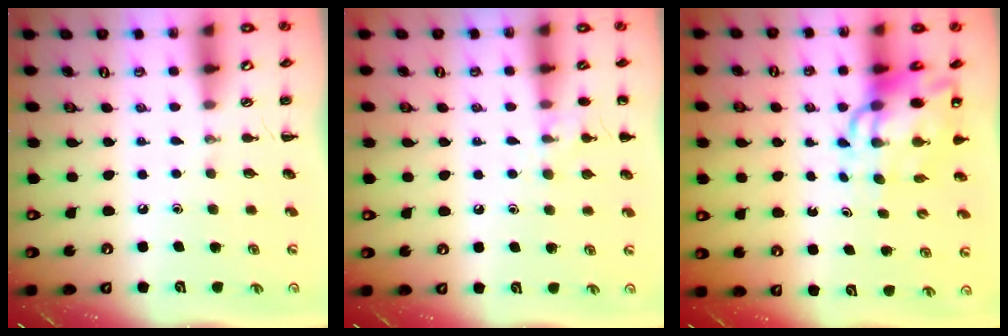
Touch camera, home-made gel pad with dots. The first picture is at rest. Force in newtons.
{"total": 9.0, "press": 8.7, "slide": 2.4}
{"total": 10.9, "press": 10.5, "slide": 3.0}